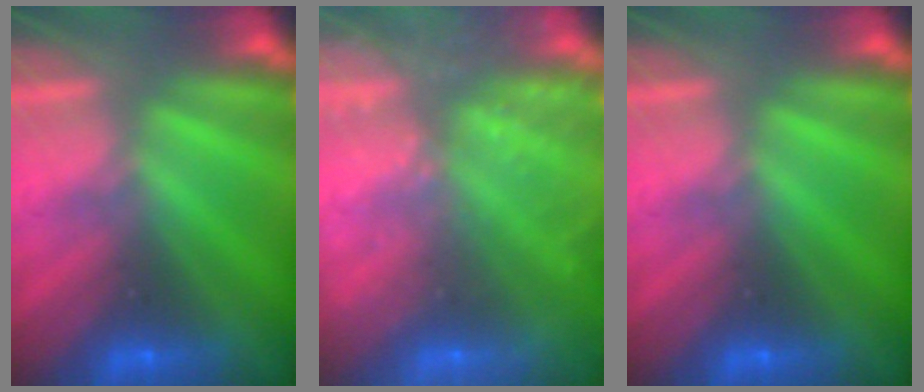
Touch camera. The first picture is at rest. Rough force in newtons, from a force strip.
{"total": 6.8}
{"total": 0.0}